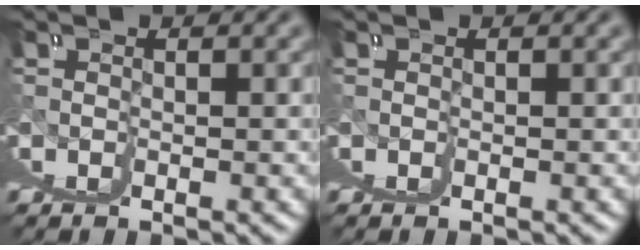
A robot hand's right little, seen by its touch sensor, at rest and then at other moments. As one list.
[{"total": 0.0}]